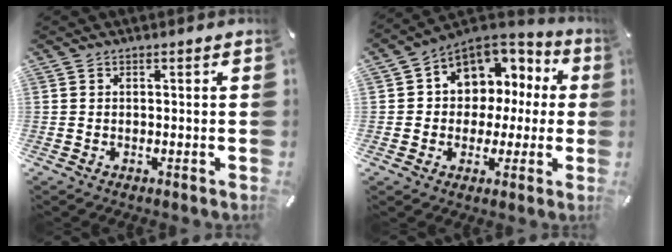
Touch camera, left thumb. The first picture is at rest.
{"total": 8.7, "force": [2.5, 8.0, 2.5], "torque": [-0.050, -0.026, 0.053]}